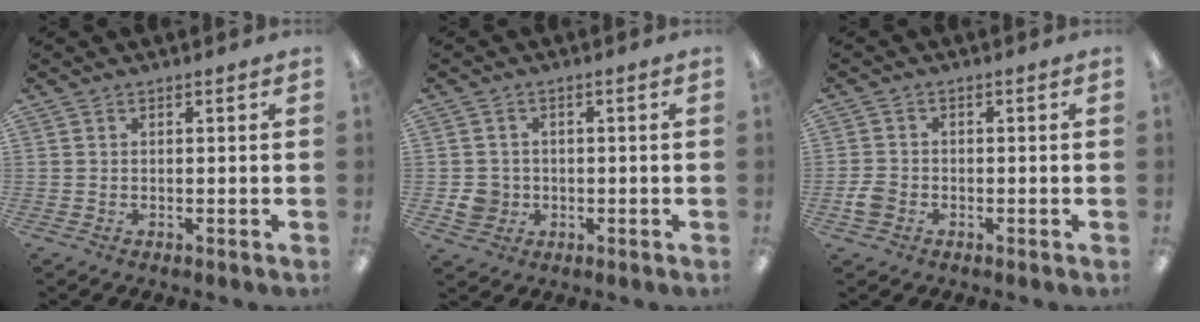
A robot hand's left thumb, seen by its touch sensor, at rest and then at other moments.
{"total": 4.5, "force": [-0.7, 4.3, 1.2], "torque": [-0.022, 0.005, -0.011]}
{"total": 3.3, "force": [-1.2, 2.6, 1.6], "torque": [-0.024, 0.008, -0.022]}